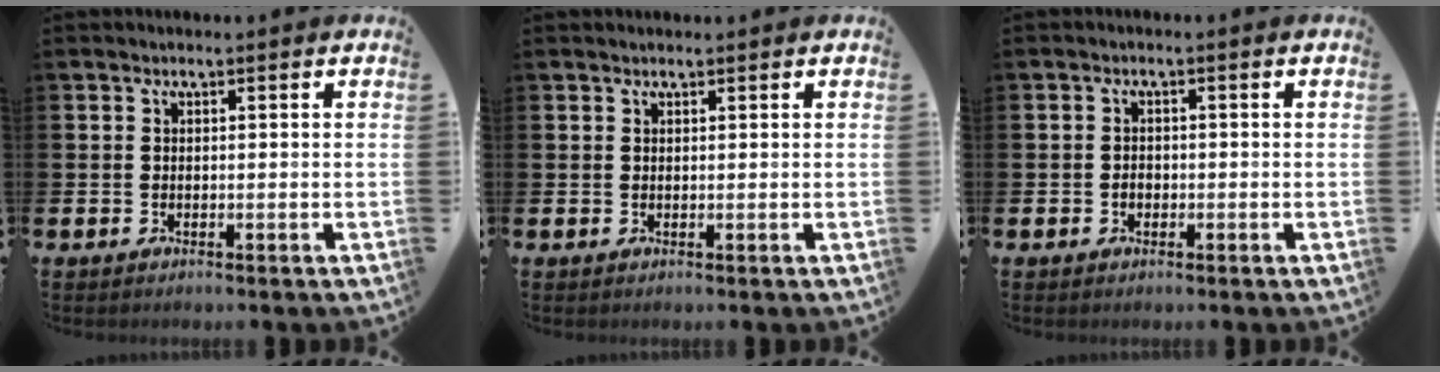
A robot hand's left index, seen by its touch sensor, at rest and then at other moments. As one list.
[{"total": 0.6, "force": [0.6, 0.1, 0.1], "torque": [0.005, -0.002, 0.008]}, {"total": 1.1, "force": [-0.4, 0.9, 0.5], "torque": [-0.006, 0.003, -0.010]}]